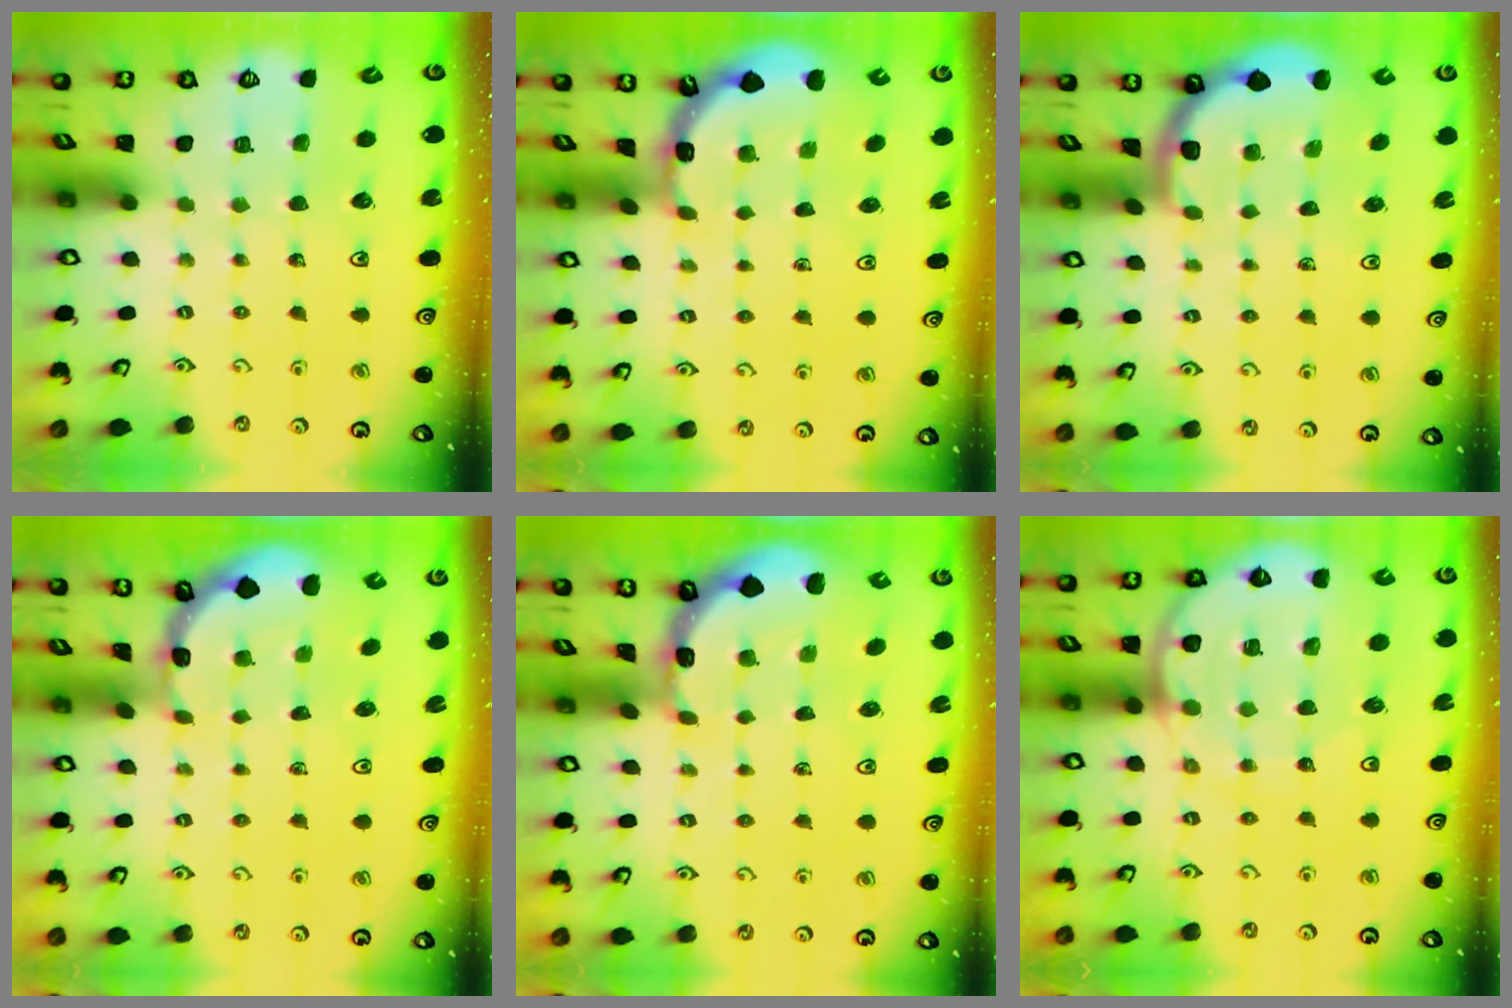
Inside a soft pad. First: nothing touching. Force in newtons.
{"total": 1.9, "press": 1.9, "slide": 0.1}
{"total": 1.7, "press": 1.7, "slide": 0.0}
{"total": 0.7, "press": 0.7, "slide": 0.1}
{"total": 1.0, "press": 1.0, "slide": 0.2}
{"total": 11.7, "press": 11.6, "slide": 1.5}